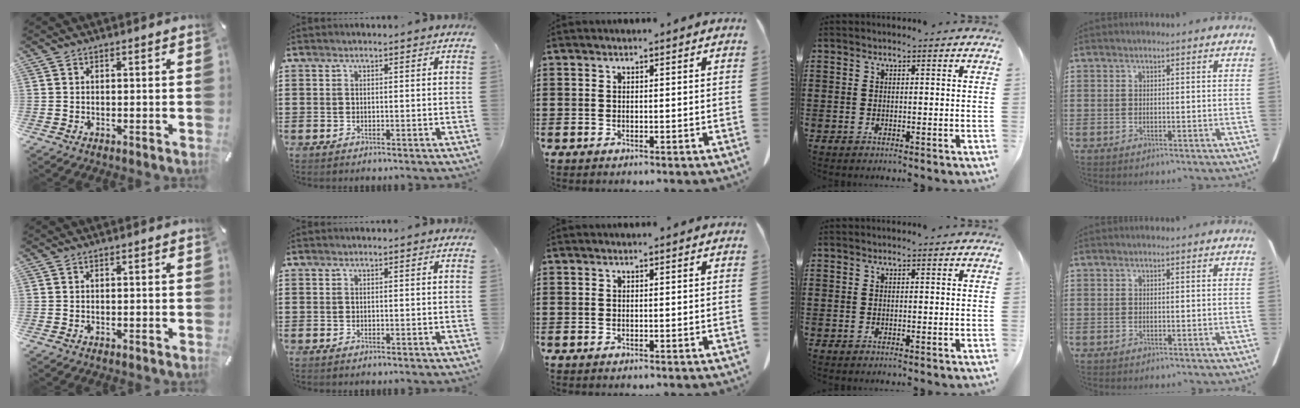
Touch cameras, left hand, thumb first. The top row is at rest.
{}